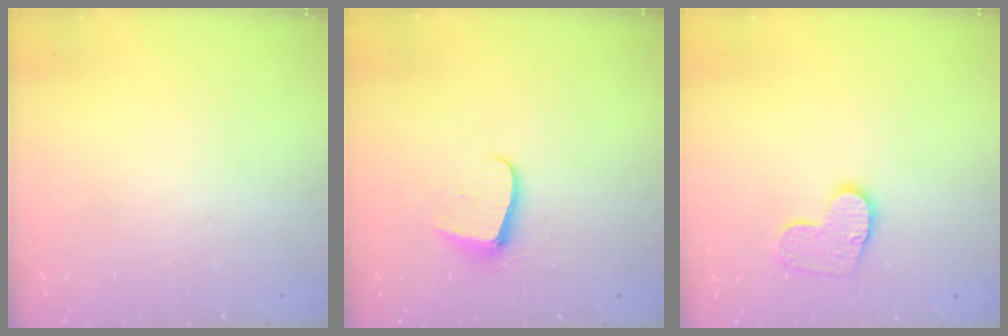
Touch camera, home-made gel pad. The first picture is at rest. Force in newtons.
{"total": 7.2, "press": 7.2, "slide": 0.5}
{"total": 10.4, "press": 10.4, "slide": 0.7}